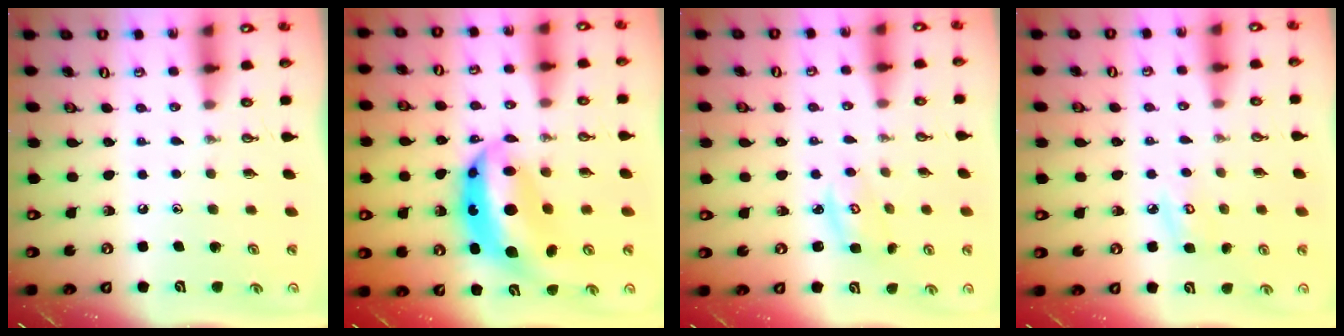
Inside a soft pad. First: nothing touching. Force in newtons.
{"total": 14.1, "press": 14.1, "slide": 1.1}
{"total": 3.0, "press": 3.0, "slide": 0.3}
{"total": 5.5, "press": 5.5, "slide": 0.4}